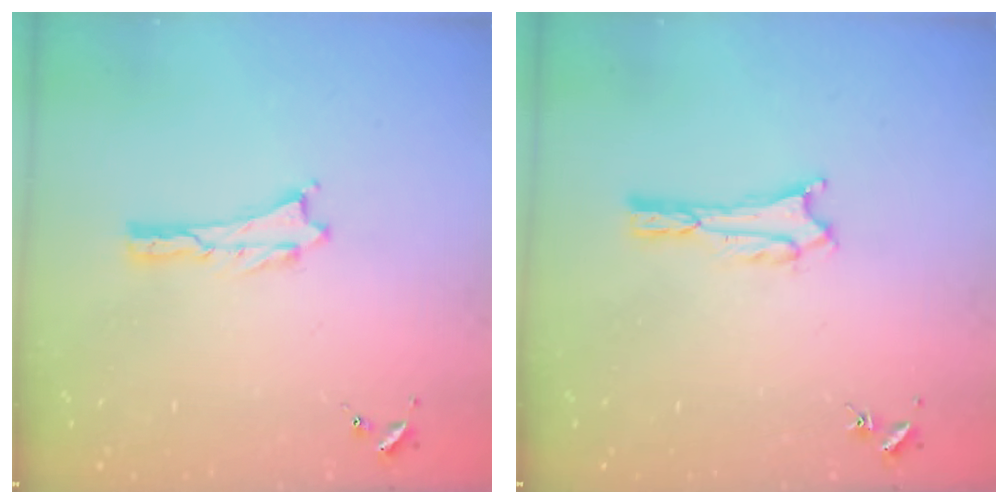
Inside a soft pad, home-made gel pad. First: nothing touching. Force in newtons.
{"total": 1.6, "press": 1.6, "slide": 0.2}